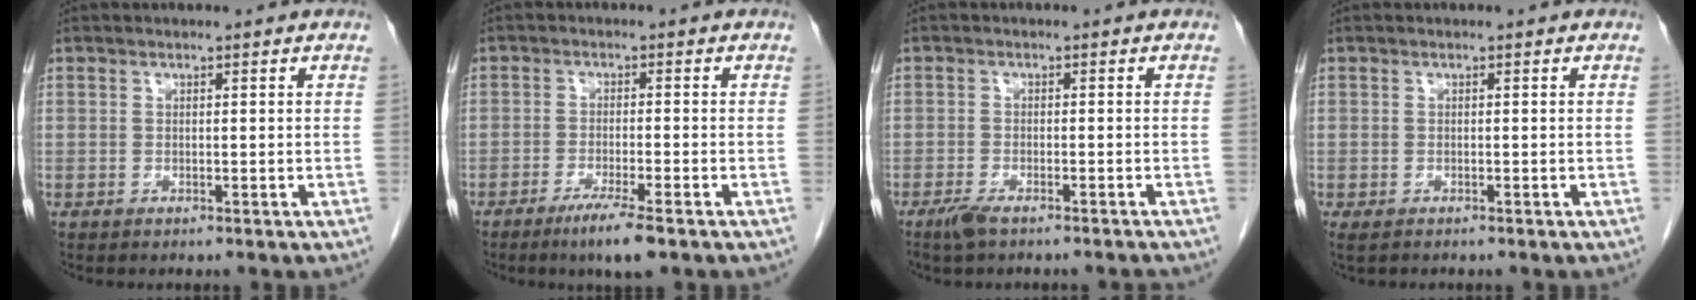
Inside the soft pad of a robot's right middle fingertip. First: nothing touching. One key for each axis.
{"total": 5.5, "fx": -3.6, "fy": 0.1, "fz": 4.2, "tx": -0.075, "ty": -0.014, "tz": -0.062}
{"total": 4.1, "fx": -3.4, "fy": 0.7, "fz": 2.2, "tx": -0.036, "ty": -0.007, "tz": -0.056}
{"total": 1.7, "fx": -1.3, "fy": 0.6, "fz": 0.9, "tx": -0.015, "ty": -0.005, "tz": -0.018}